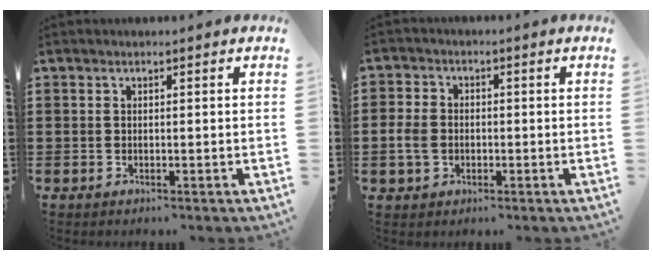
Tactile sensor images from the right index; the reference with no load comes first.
{"total": 4.1, "force": [-1.0, 3.3, 2.3], "torque": [-0.070, -0.002, -0.025]}